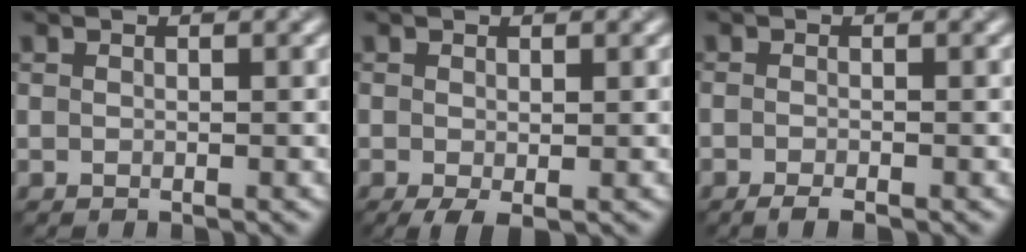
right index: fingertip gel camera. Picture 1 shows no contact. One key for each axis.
{"total": 1.8, "fx": -0.6, "fy": 0.7, "fz": 1.5, "tx": -0.033, "ty": -0.008, "tz": -0.011}
{"total": 1.6, "fx": -1.1, "fy": 0.3, "fz": 1.1, "tx": -0.017, "ty": -0.004, "tz": -0.023}